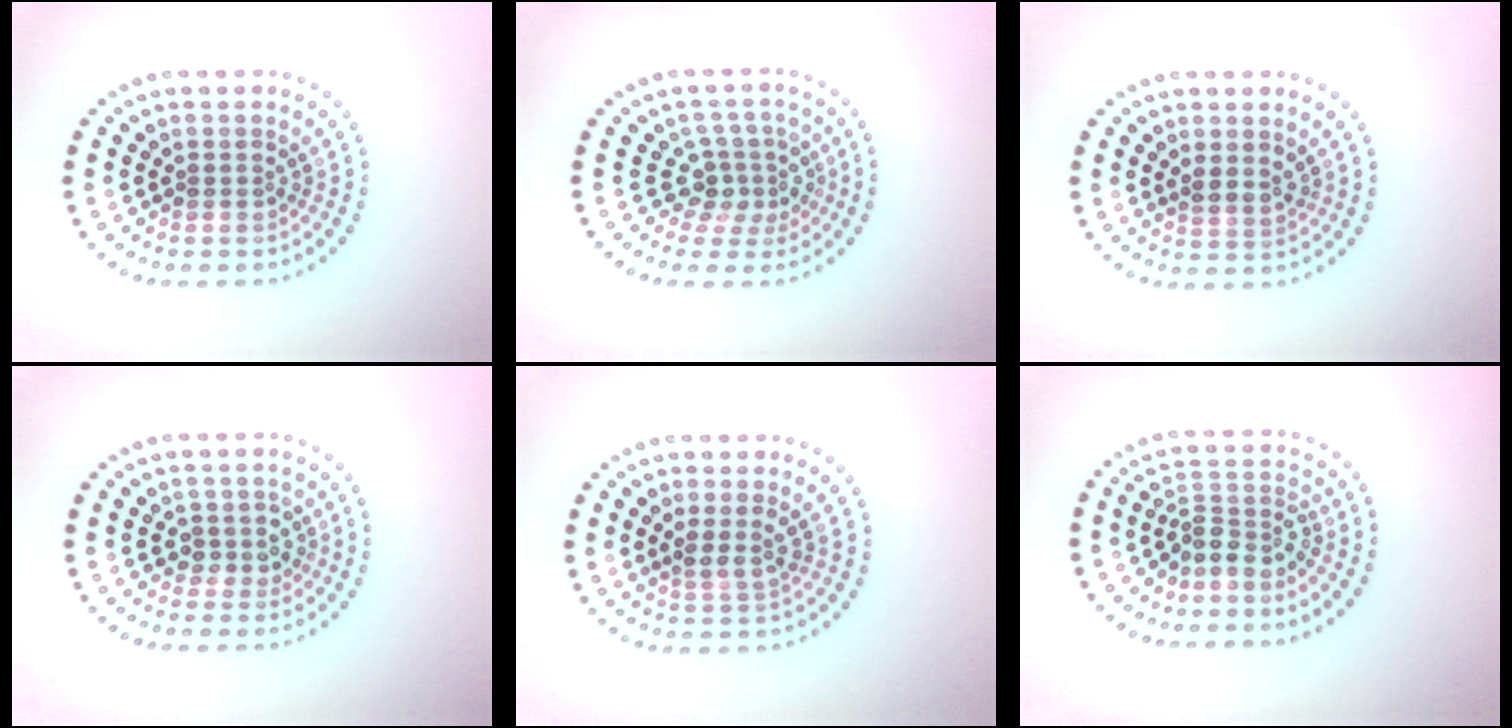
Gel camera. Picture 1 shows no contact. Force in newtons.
{"total": 3.1, "press": 2.4, "slide": 2.0}
{"total": 1.4, "press": 1.1, "slide": 0.8}
{"total": 2.0, "press": 1.8, "slide": 1.0}
{"total": 1.9, "press": 1.5, "slide": 1.1}
{"total": 2.7, "press": 2.0, "slide": 1.8}